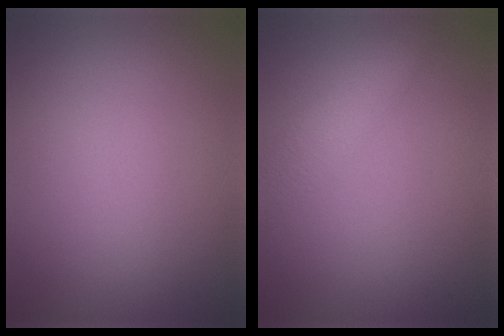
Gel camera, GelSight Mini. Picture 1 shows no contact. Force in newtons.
{"total": 3.2, "press": 3.2, "slide": 0.2}